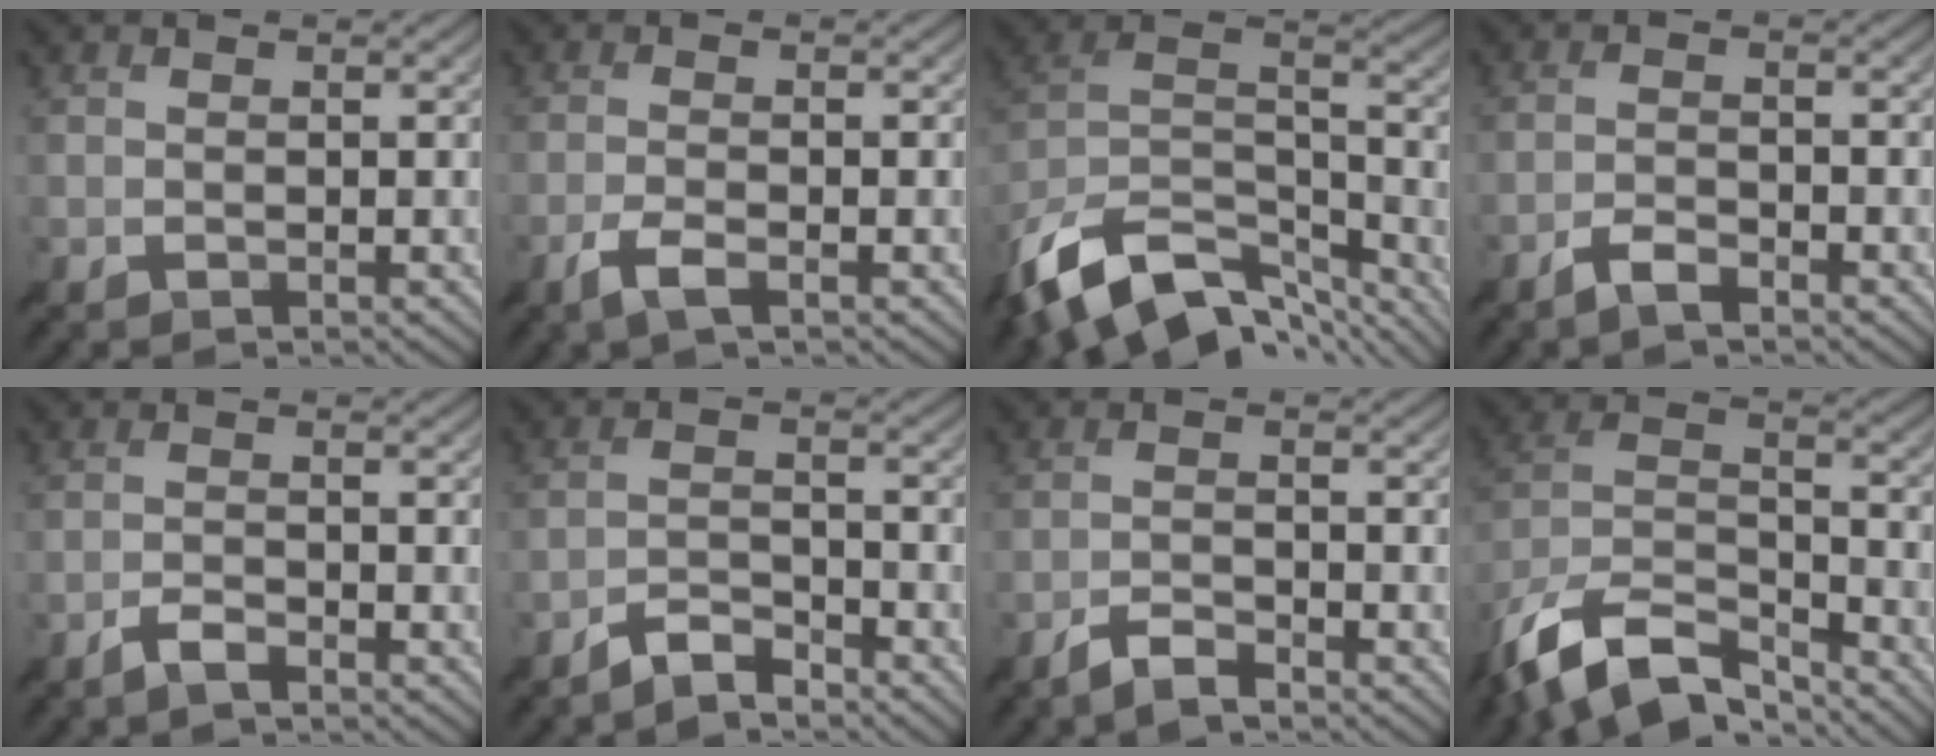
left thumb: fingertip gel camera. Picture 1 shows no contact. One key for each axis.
{"total": 3.1, "fx": -1.7, "fy": 0.7, "fz": 2.5, "tx": -0.048, "ty": 0.002, "tz": -0.041}
{"total": 16.1, "fx": -11.2, "fy": 7.7, "fz": 8.7, "tx": -0.229, "ty": -0.019, "tz": -0.187}
{"total": 2.7, "fx": -2.1, "fy": 0.5, "fz": 1.5, "tx": -0.031, "ty": 0.002, "tz": -0.046}
{"total": 2.2, "fx": -1.8, "fy": 0.4, "fz": 1.3, "tx": -0.026, "ty": 0.003, "tz": -0.039}
{"total": 3.8, "fx": -3.4, "fy": 0.8, "fz": 1.6, "tx": -0.029, "ty": 0.002, "tz": -0.072}
{"total": 3.2, "fx": -2.6, "fy": 0.5, "fz": 1.6, "tx": -0.032, "ty": 0.002, "tz": -0.056}
{"total": 14.1, "fx": -10.8, "fy": 5.0, "fz": 7.6, "tx": -0.172, "ty": -0.008, "tz": -0.207}